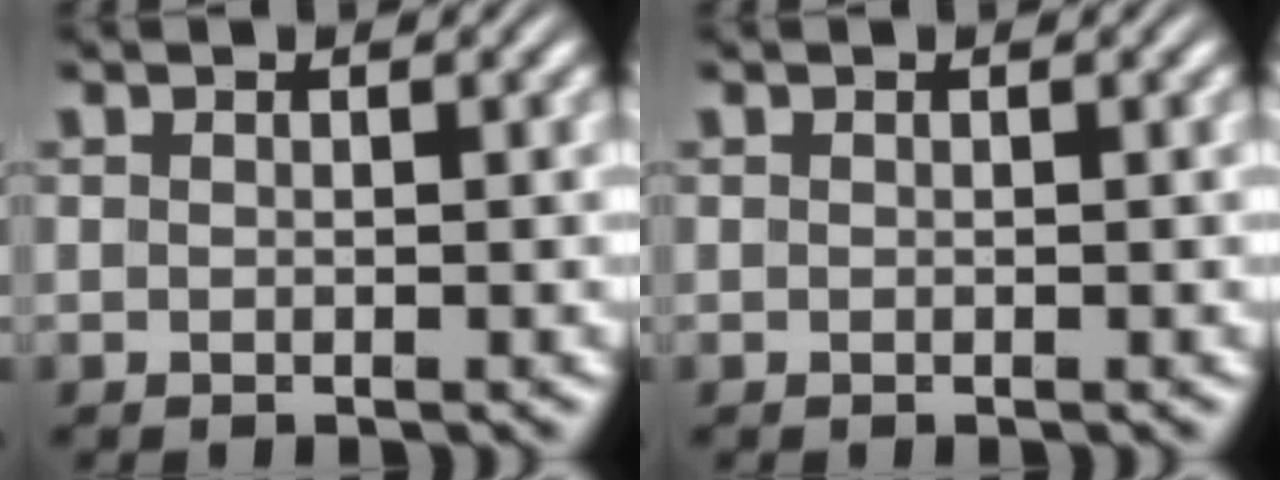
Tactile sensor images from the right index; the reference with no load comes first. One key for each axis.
{"total": 0.0}